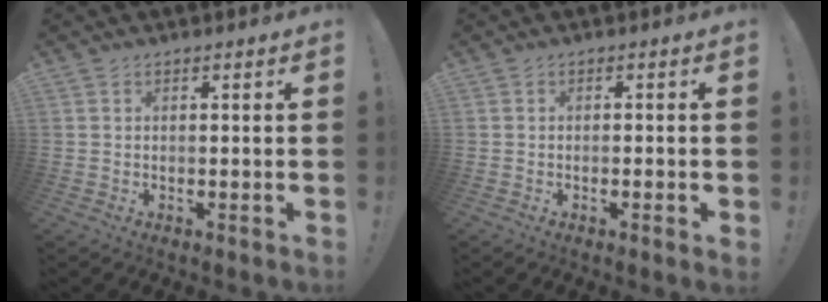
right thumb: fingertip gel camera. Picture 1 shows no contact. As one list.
[{"total": 1.5, "force": [-0.8, -0.2, 1.3], "torque": [-0.026, 0.001, -0.013]}]